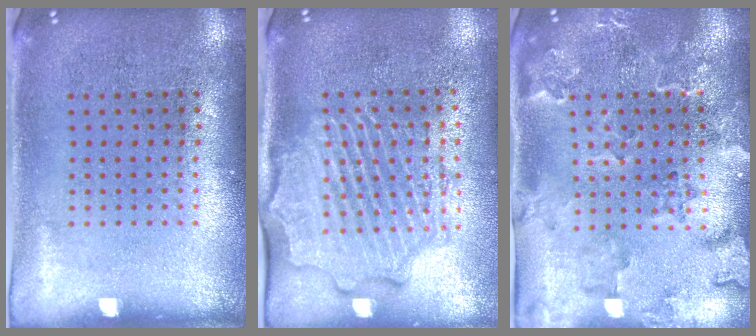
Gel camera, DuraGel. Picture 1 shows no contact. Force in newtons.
{"total": 2.4, "press": 2.2, "slide": 0.9}
{"total": 2.4, "press": 2.2, "slide": 1.1}